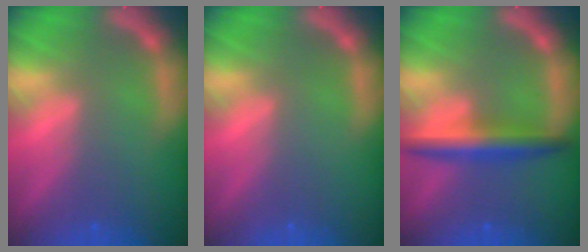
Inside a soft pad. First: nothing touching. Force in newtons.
{"total": 0.0}
{"total": 4.5}